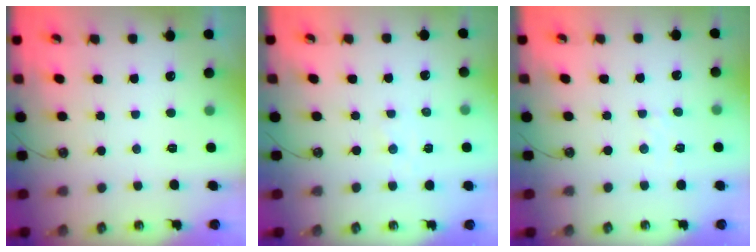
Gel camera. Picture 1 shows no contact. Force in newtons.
{"total": 1.1, "press": 1.0, "slide": 0.2}
{"total": 2.5, "press": 2.5, "slide": 0.4}